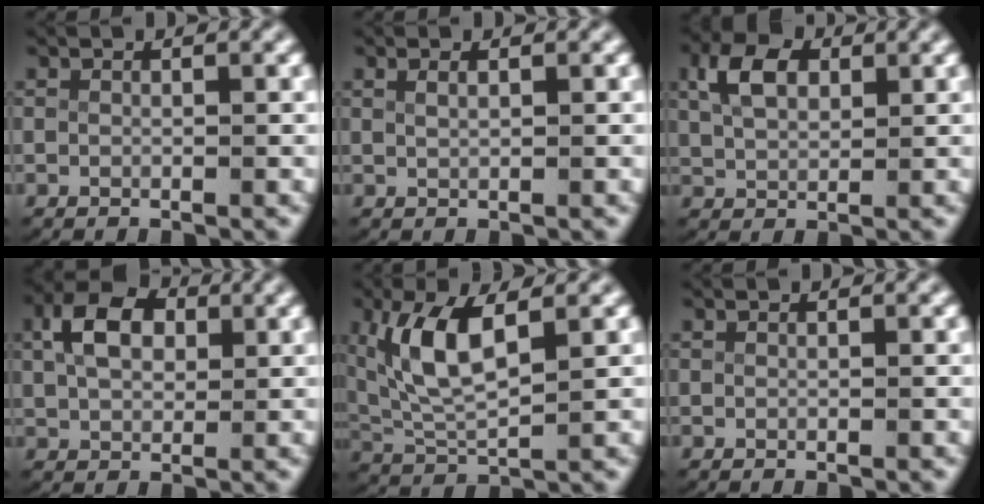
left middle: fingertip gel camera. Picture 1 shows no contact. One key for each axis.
{"total": 0.6, "fx": 0.4, "fy": -0.2, "fz": 0.5, "tx": -0.012, "ty": -0.004, "tz": 0.013}
{"total": 3.9, "fx": 1.6, "fy": 2.3, "fz": 2.7, "tx": -0.060, "ty": -0.004, "tz": 0.035}
{"total": 4.9, "fx": 1.5, "fy": 3.1, "fz": 3.5, "tx": -0.070, "ty": -0.003, "tz": 0.029}
{"total": 6.5, "fx": 2.0, "fy": 3.1, "fz": 5.3, "tx": -0.131, "ty": -0.011, "tz": 0.048}
{"total": 0.0}